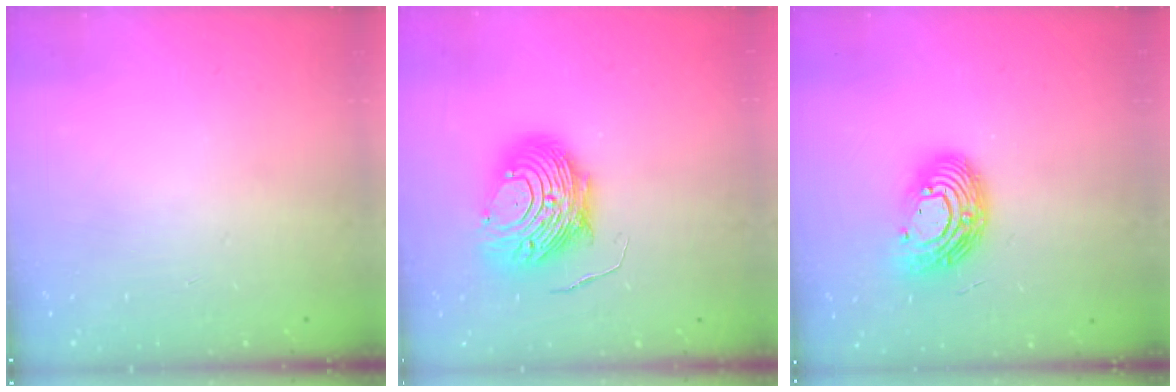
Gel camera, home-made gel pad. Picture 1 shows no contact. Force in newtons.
{"total": 10.5, "press": 10.4, "slide": 1.0}
{"total": 12.9, "press": 12.9, "slide": 1.2}